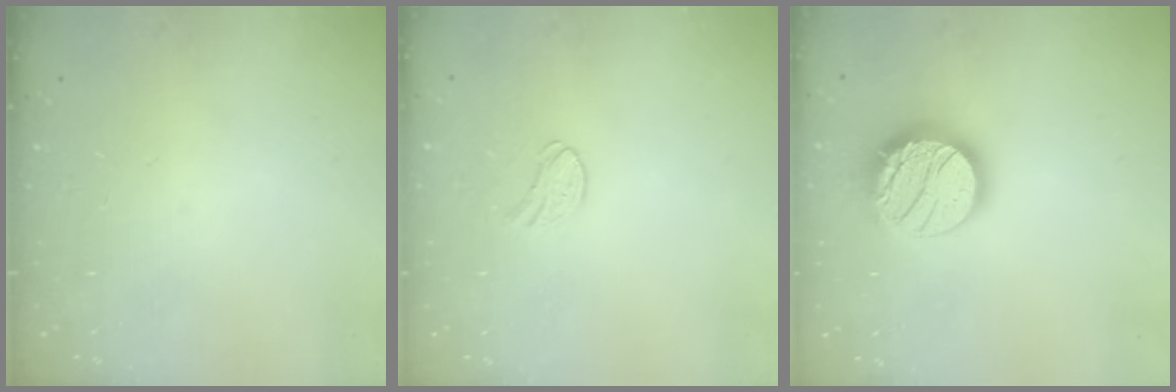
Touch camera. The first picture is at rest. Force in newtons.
{"total": 5.8, "press": 5.8, "slide": 0.4}
{"total": 16.6, "press": 16.5, "slide": 1.1}